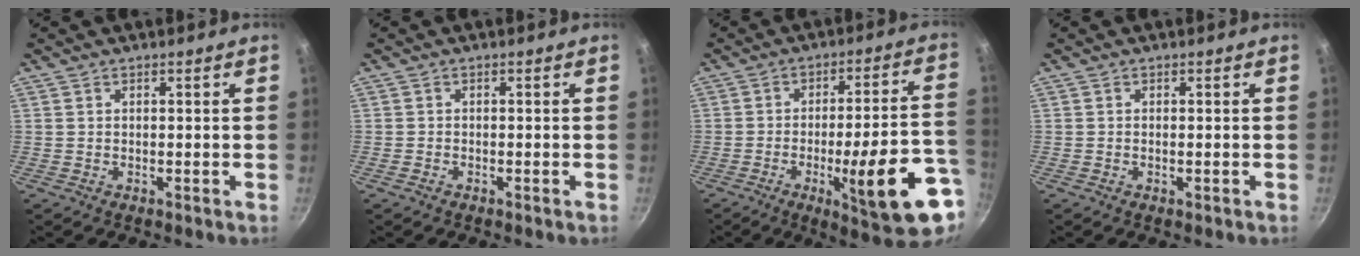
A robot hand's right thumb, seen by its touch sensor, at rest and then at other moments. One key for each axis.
{"total": 0.6, "fx": -0.5, "fy": 0.2, "fz": 0.2, "tx": -0.016, "ty": 0.006, "tz": -0.014}
{"total": 19.7, "fx": -7.3, "fy": 4.9, "fz": 17.6, "tx": -0.216, "ty": 0.029, "tz": -0.094}
{"total": 0.6, "fx": -0.2, "fy": 0.1, "fz": 0.6, "tx": -0.012, "ty": 0.002, "tz": -0.005}